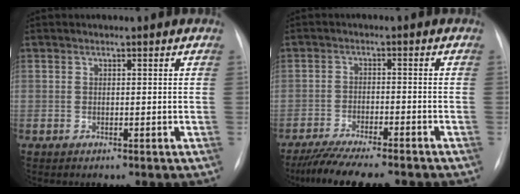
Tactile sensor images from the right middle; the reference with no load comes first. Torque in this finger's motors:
{"motor_torque": [0.37, -0.38, 0.13, 0.04]}